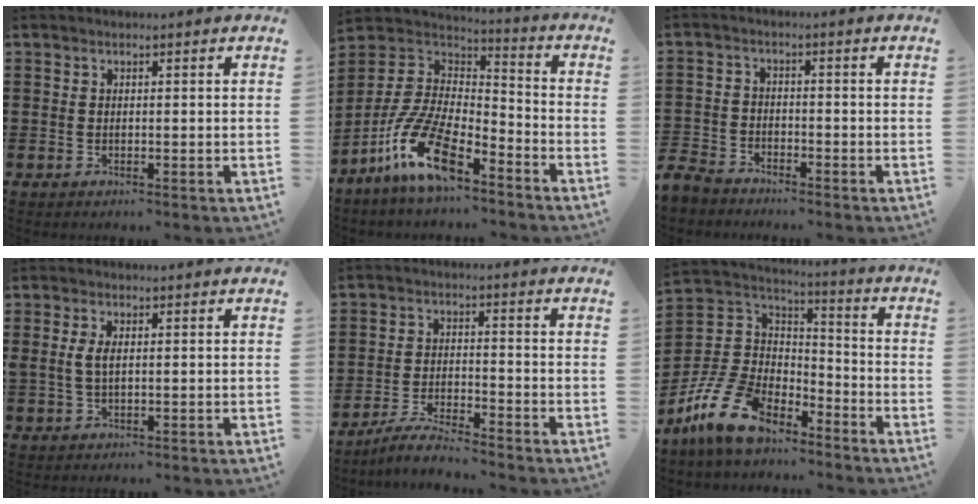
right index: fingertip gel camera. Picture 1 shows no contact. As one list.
[{"total": 13.7, "force": [-8.7, 4.5, 9.6], "torque": [-0.213, 0.015, -0.169]}, {"total": 3.6, "force": [-3.5, 1.1, 0.3], "torque": [-0.031, -0.006, -0.080]}, {"total": 2.9, "force": [0.4, 1.4, 2.5], "torque": [-0.061, 0.005, 0.004]}, {"total": 4.5, "force": [-4.3, 0.2, 1.5], "torque": [-0.040, 0.000, -0.087]}, {"total": 12.7, "force": [-9.3, 6.4, 5.8], "torque": [-0.153, 0.030, -0.183]}]